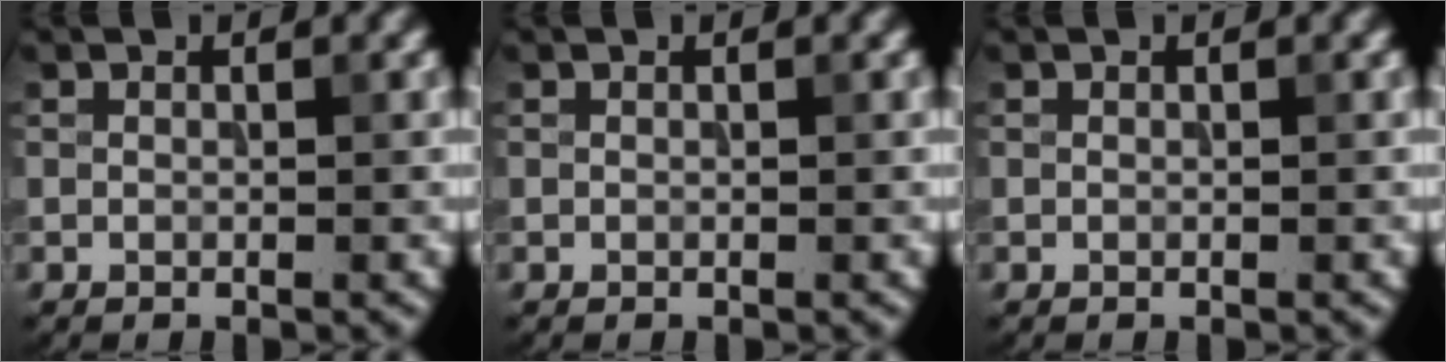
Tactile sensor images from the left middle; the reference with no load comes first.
{"total": 0.0}
{"total": 0.0}